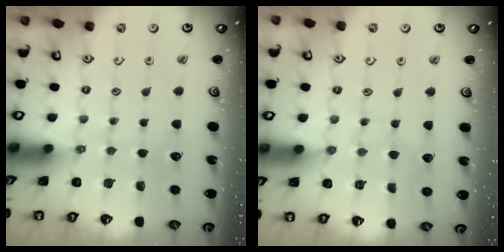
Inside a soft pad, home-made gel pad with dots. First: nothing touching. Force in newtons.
{"total": 4.1, "press": 4.1, "slide": 0.4}